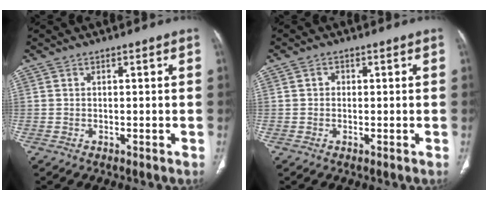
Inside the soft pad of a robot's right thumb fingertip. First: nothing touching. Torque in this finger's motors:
{"motor_torque": [-0.29, 0.21, 0.04, -0.02, 0.06]}